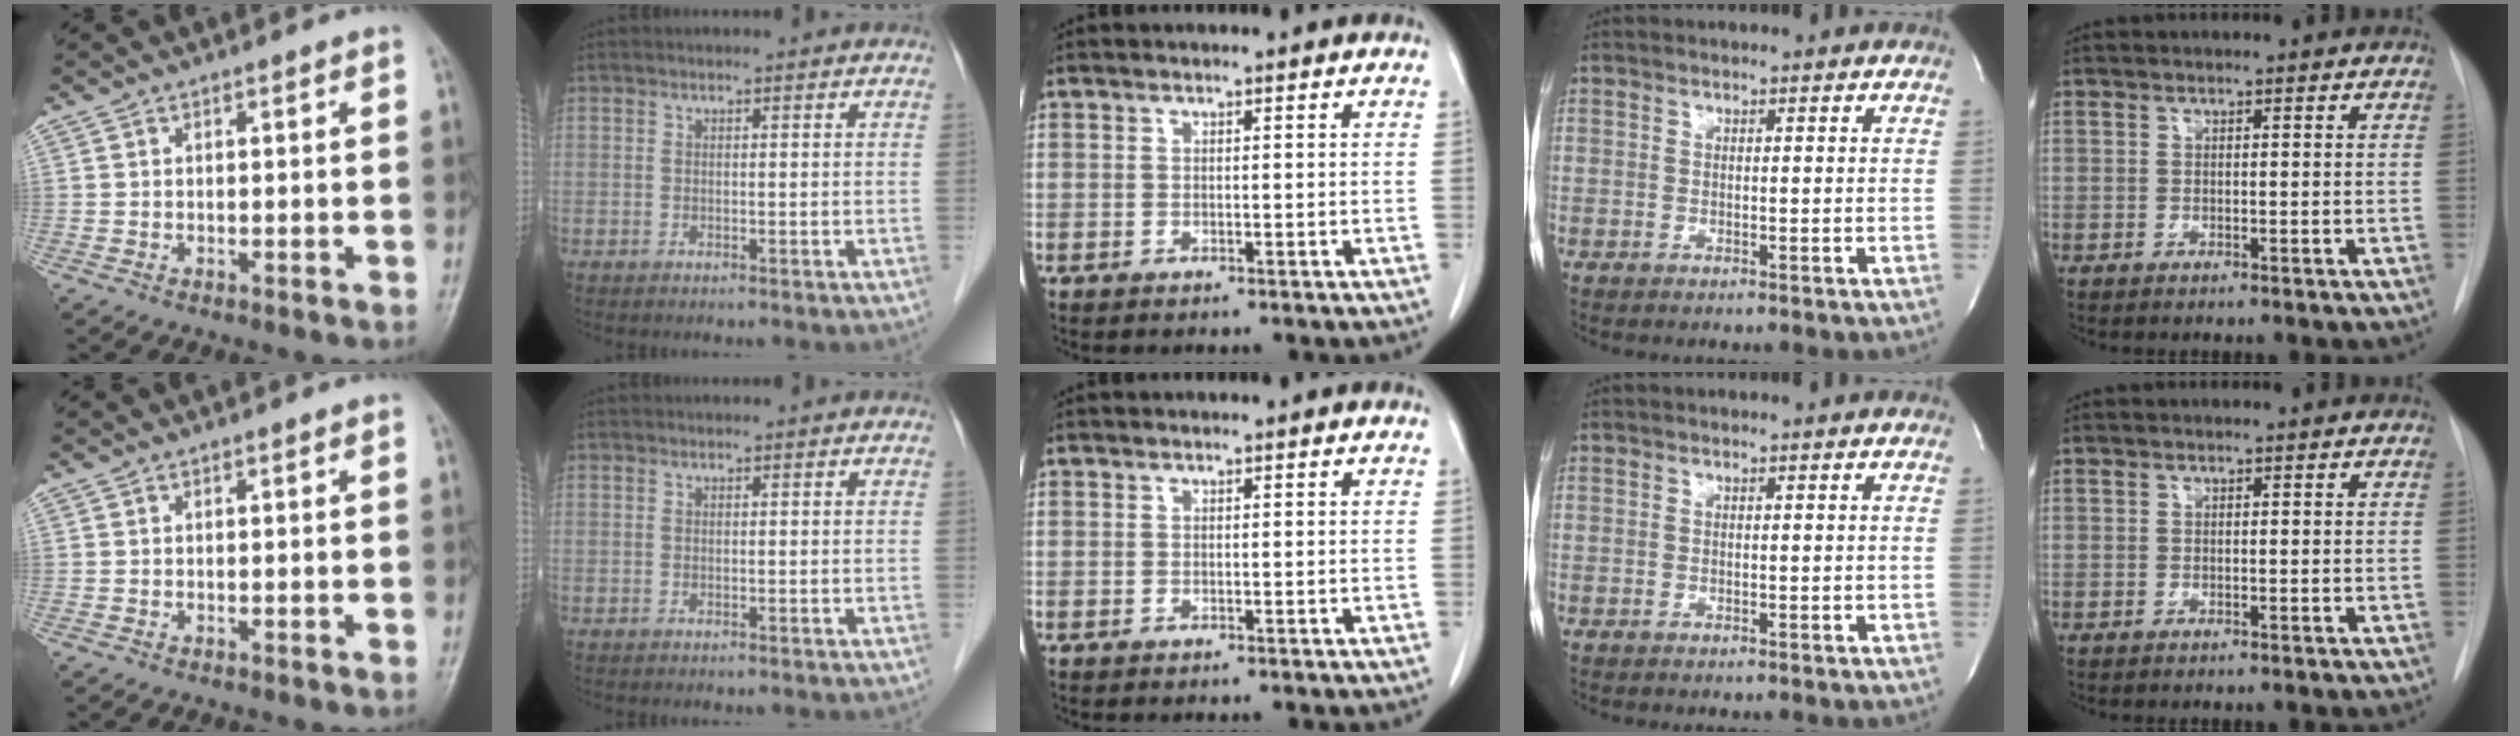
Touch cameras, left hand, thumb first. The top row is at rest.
{}